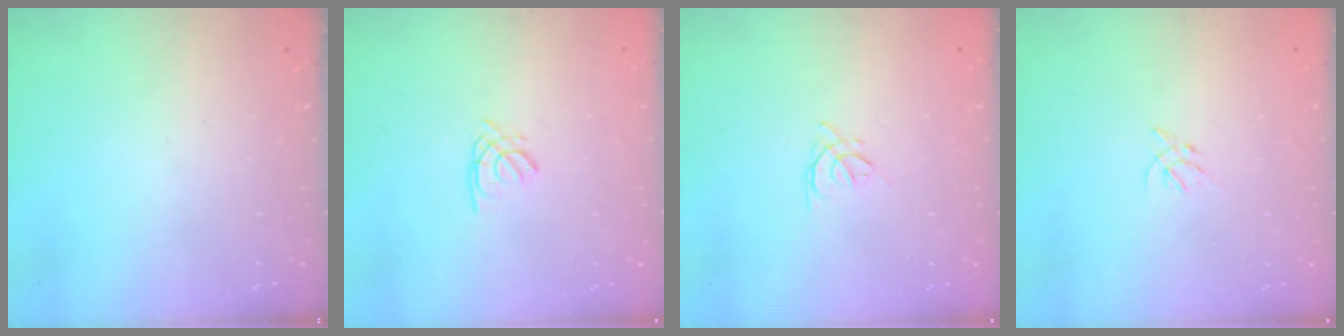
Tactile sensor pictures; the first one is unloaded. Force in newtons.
{"total": 1.6, "press": 1.5, "slide": 0.4}
{"total": 2.5, "press": 2.4, "slide": 0.5}
{"total": 2.3, "press": 2.2, "slide": 0.6}